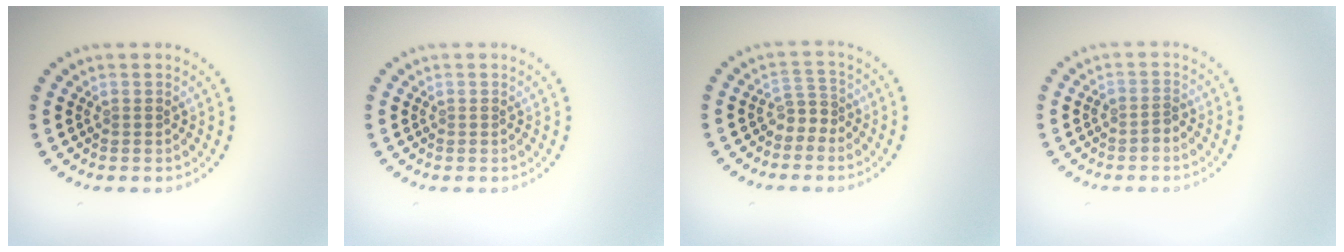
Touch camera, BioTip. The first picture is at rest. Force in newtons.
{"total": 0.0}
{"total": 1.8, "press": 1.2, "slide": 1.4}
{"total": 1.1, "press": 0.9, "slide": 0.6}